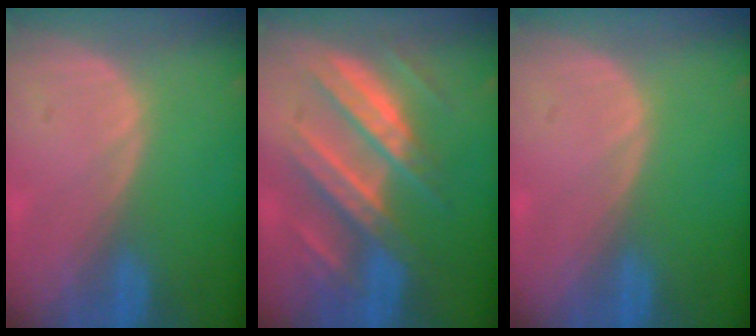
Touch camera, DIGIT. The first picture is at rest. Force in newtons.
{"total": 9.9, "press": 9.8, "slide": 0.9}
{"total": 0.0}